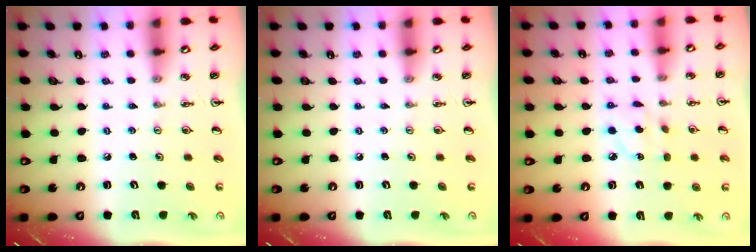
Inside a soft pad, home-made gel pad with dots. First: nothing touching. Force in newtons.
{"total": 0.0}
{"total": 4.4, "press": 4.4, "slide": 0.3}